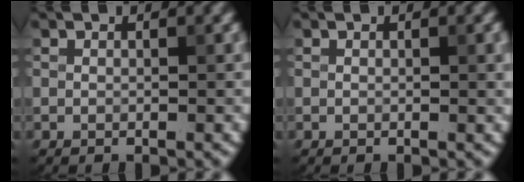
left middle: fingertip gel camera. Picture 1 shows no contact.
{"total": 1.0, "force": [0.1, 0.2, 1.0], "torque": [-0.012, 0.001, 0.001]}